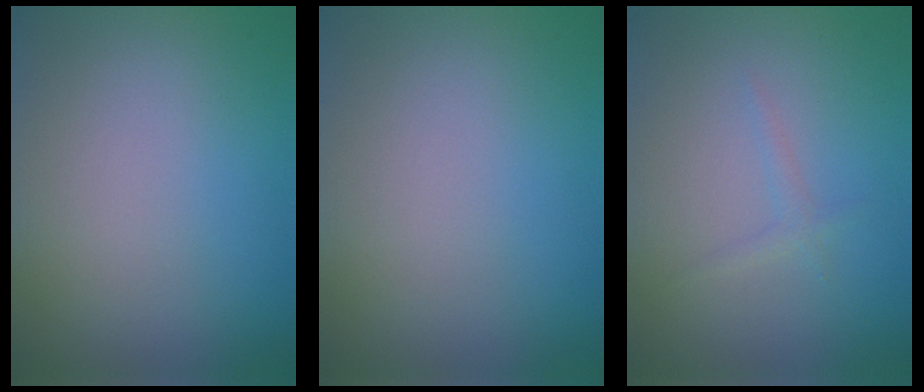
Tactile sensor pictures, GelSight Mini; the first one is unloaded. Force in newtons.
{"total": 0.0}
{"total": 0.9, "press": 0.9, "slide": 0.1}